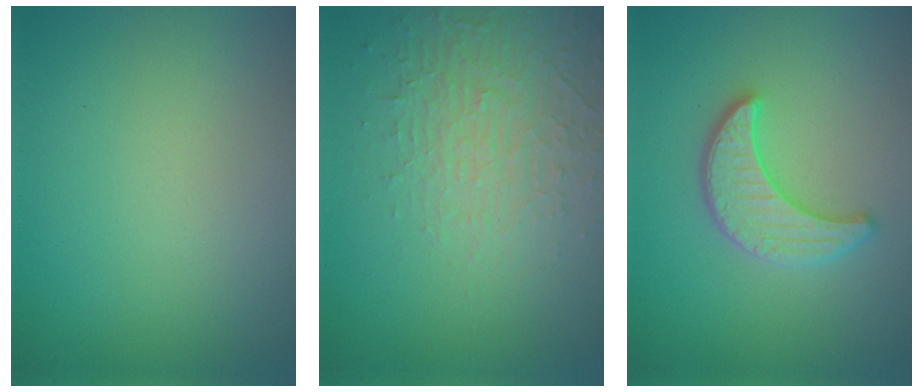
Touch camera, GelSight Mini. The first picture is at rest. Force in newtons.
{"total": 4.7, "press": 3.2, "slide": 3.4}
{"total": 3.6, "press": 3.5, "slide": 0.7}